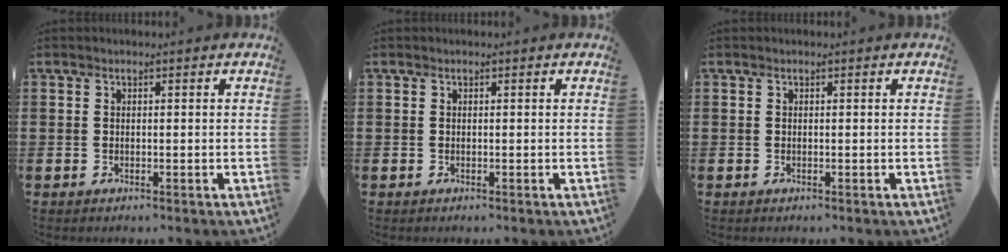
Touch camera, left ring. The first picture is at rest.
{"total": 0.0}
{"total": 0.0}